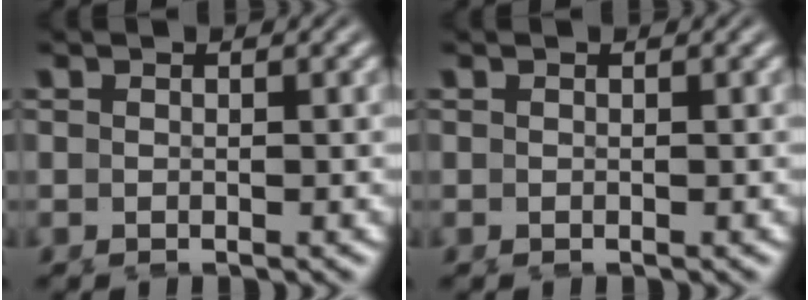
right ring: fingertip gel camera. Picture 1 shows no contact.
{"total": 0.0}